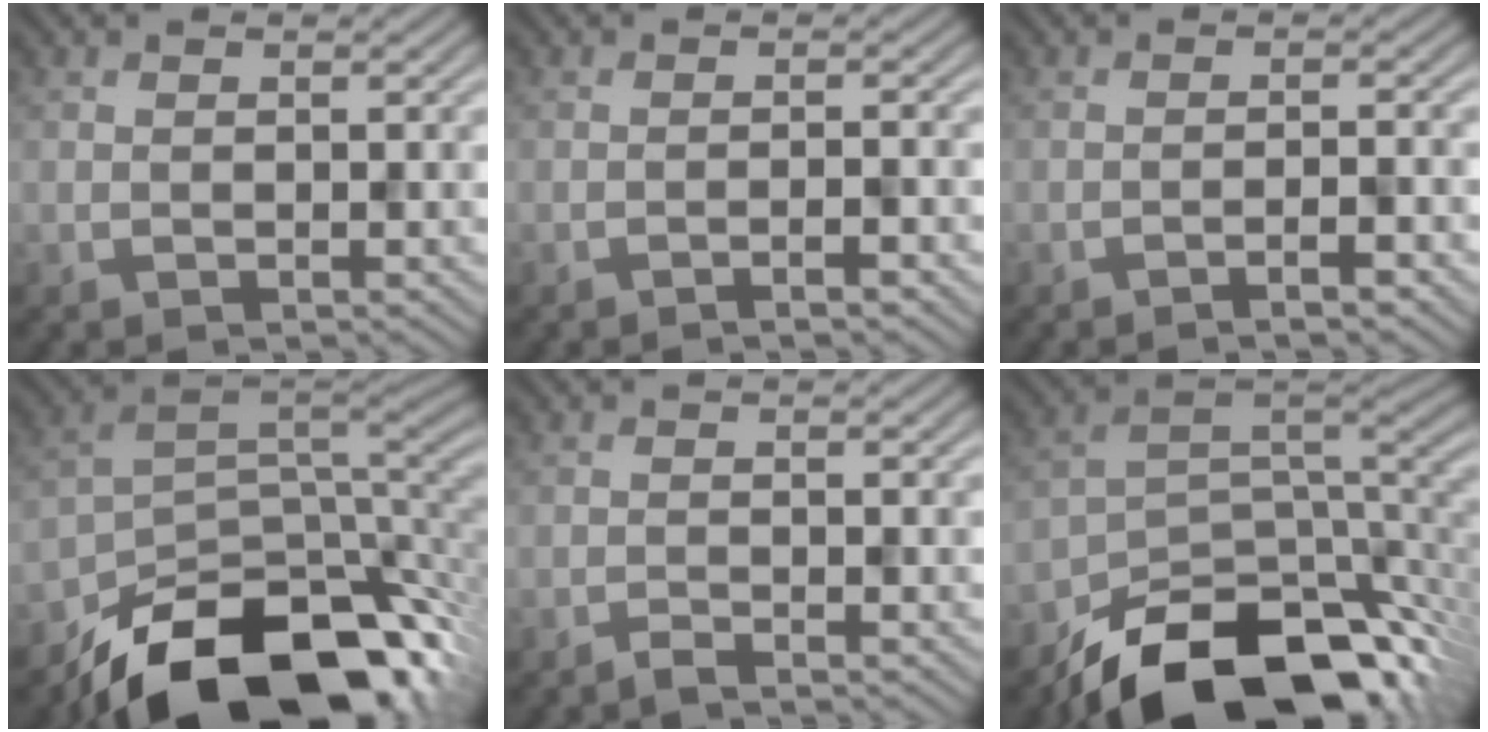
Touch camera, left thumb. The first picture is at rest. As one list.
[{"total": 1.8, "force": [-1.3, 0.1, 1.3], "torque": [-0.020, 0.007, -0.026]}, {"total": 2.3, "force": [-1.6, 0.1, 1.6], "torque": [-0.027, 0.009, -0.035]}, {"total": 17.1, "force": [-10.8, 9.0, 9.8], "torque": [-0.176, -0.049, -0.162]}, {"total": 1.0, "force": [-0.9, 0.0, 0.4], "torque": [-0.008, 0.003, -0.022]}, {"total": 16.2, "force": [-11.6, 7.2, 8.7], "torque": [-0.165, -0.032, -0.177]}]